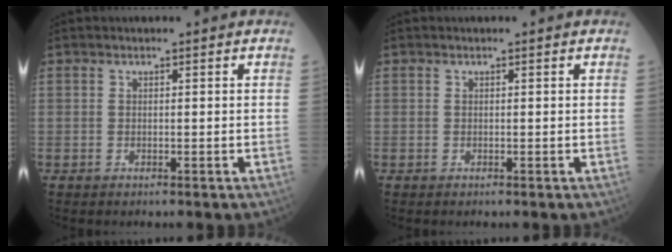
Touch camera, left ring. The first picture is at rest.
{"total": 0.0}